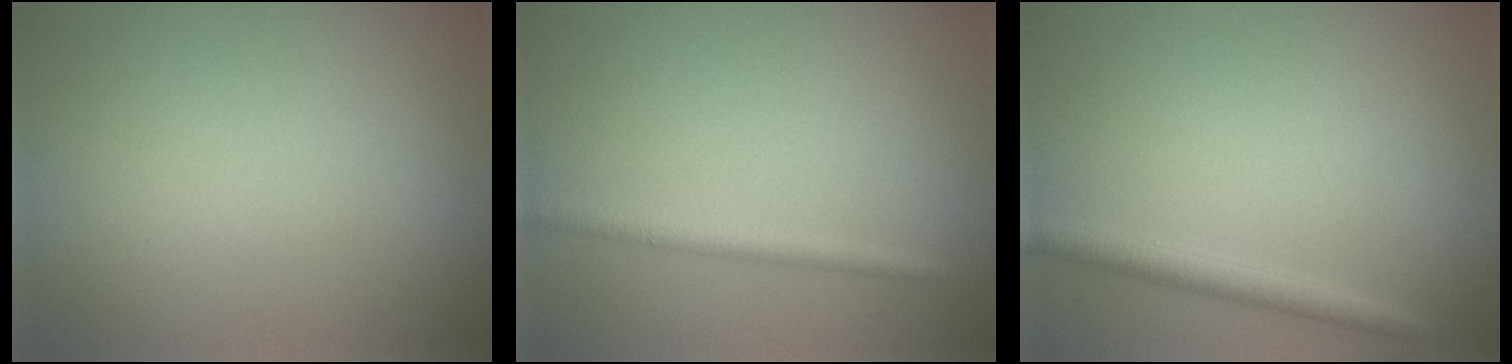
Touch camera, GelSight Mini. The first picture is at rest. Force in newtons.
{"total": 1.9, "press": 1.8, "slide": 0.2}
{"total": 2.2, "press": 2.2, "slide": 0.1}